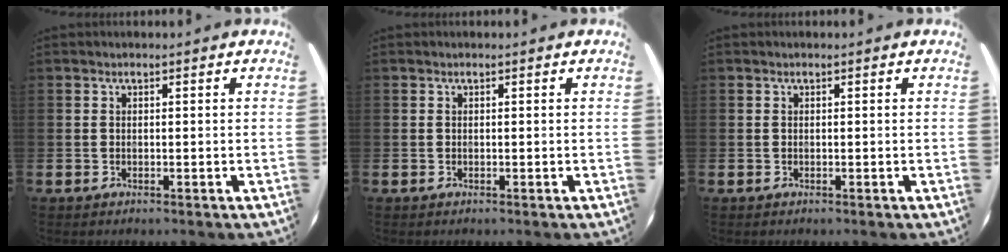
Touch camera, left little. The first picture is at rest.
{"total": 0.0}
{"total": 0.0}